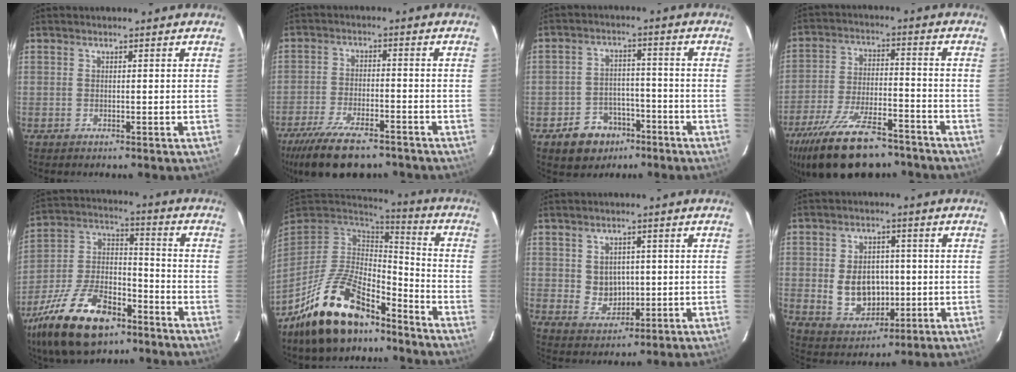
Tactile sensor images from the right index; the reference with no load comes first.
{"total": 15.3, "force": [-11.8, 5.2, 8.4], "torque": [-0.180, -0.032, -0.191]}
{"total": 8.7, "force": [-5.3, 6.4, 2.6], "torque": [-0.071, 0.024, -0.064]}
{"total": 21.3, "force": [-16.5, 7.4, 11.3], "torque": [-0.229, -0.028, -0.256]}
{"total": 21.7, "force": [-13.5, 10.6, 13.4], "torque": [-0.281, -0.004, -0.231]}
{"total": 19.7, "force": [-13.7, 8.0, 11.8], "torque": [-0.234, -0.011, -0.232]}
{"total": 5.1, "force": [0.6, 4.5, 2.3], "torque": [-0.041, 0.005, 0.022]}
{"total": 9.3, "force": [-0.6, 7.1, 6.0], "torque": [-0.127, 0.004, 0.011]}